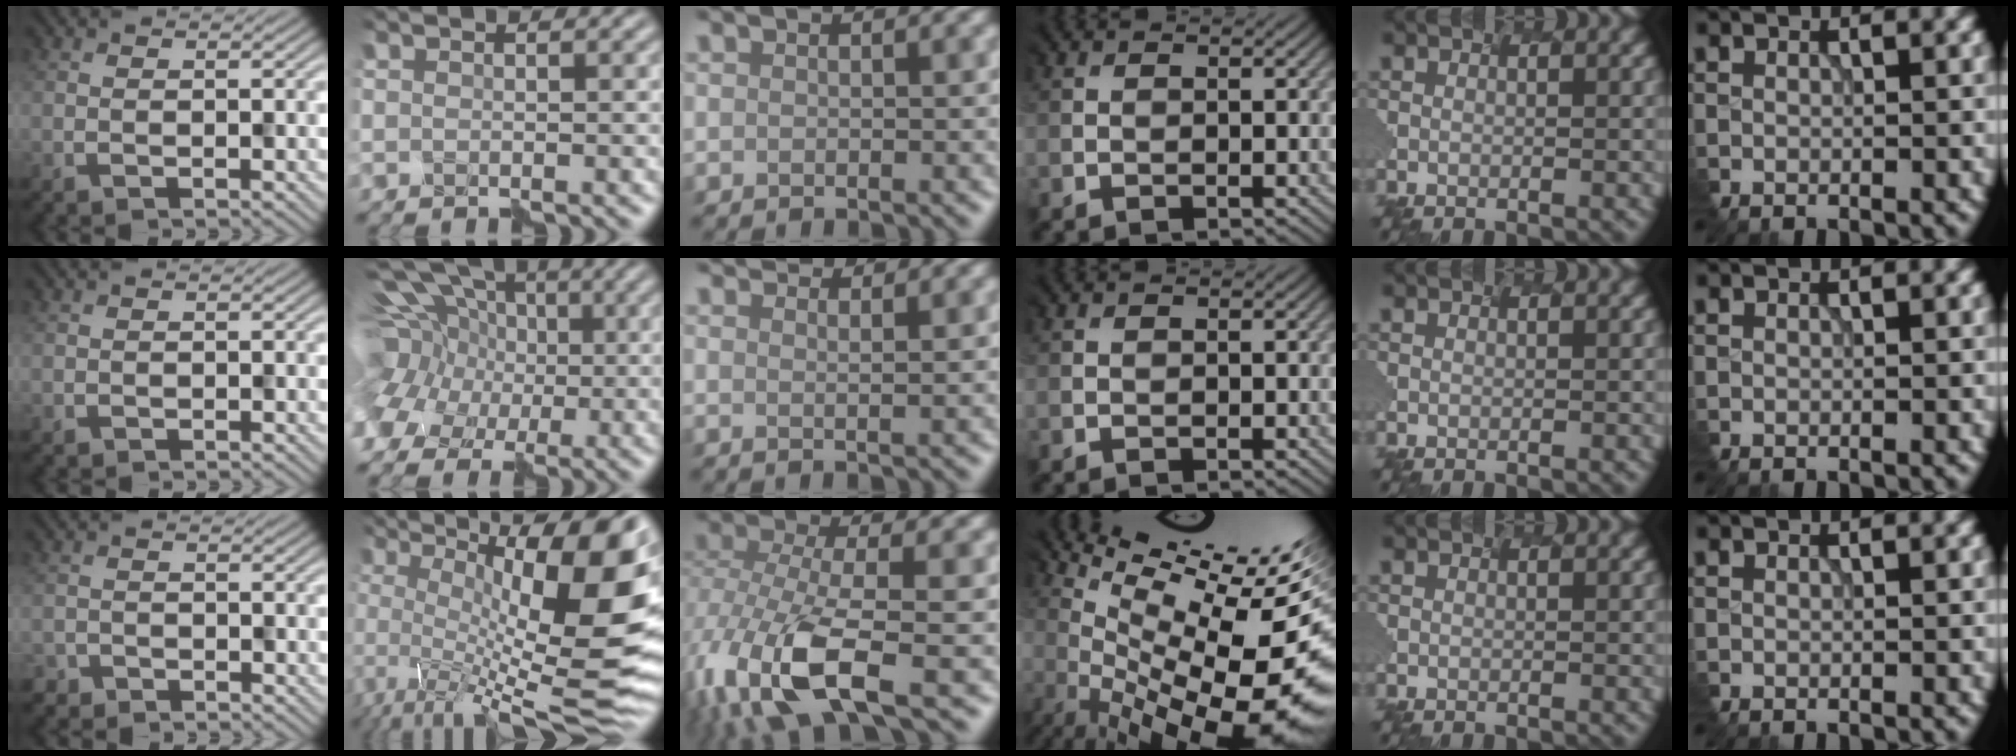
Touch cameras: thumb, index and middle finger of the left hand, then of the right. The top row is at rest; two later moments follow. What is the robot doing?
{"motion": "disassemble", "object": "velcro strap"}